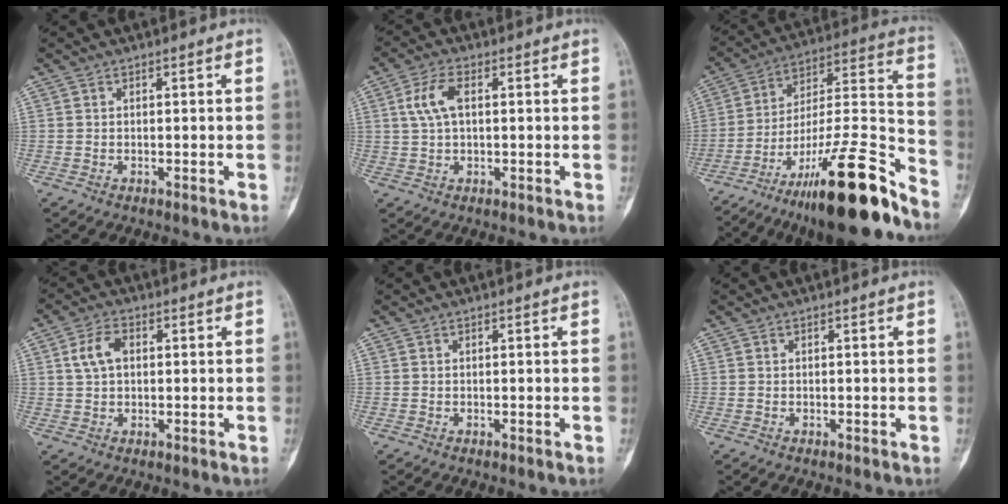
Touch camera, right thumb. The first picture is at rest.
{"total": 5.6, "force": [1.2, 2.9, 4.7], "torque": [-0.106, 0.012, 0.022]}
{"total": 24.9, "force": [-17.8, 4.1, 16.9], "torque": [-0.245, 0.094, -0.293]}
{"total": 5.2, "force": [1.1, 3.5, 3.8], "torque": [-0.075, 0.011, 0.019]}
{"total": 0.0}
{"total": 0.0}